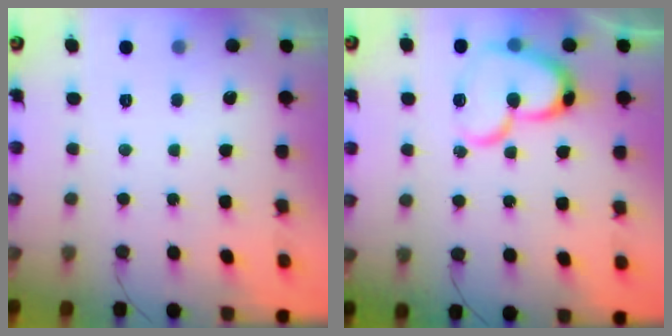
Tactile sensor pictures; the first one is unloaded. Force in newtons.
{"total": 15.3, "press": 15.2, "slide": 1.6}